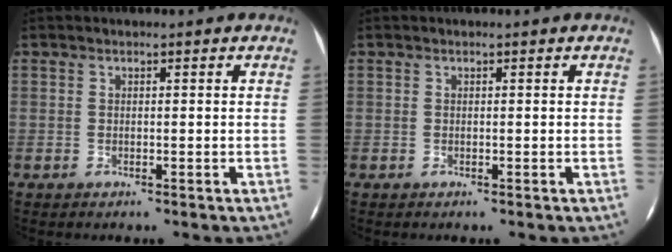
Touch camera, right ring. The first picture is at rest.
{"total": 0.0}